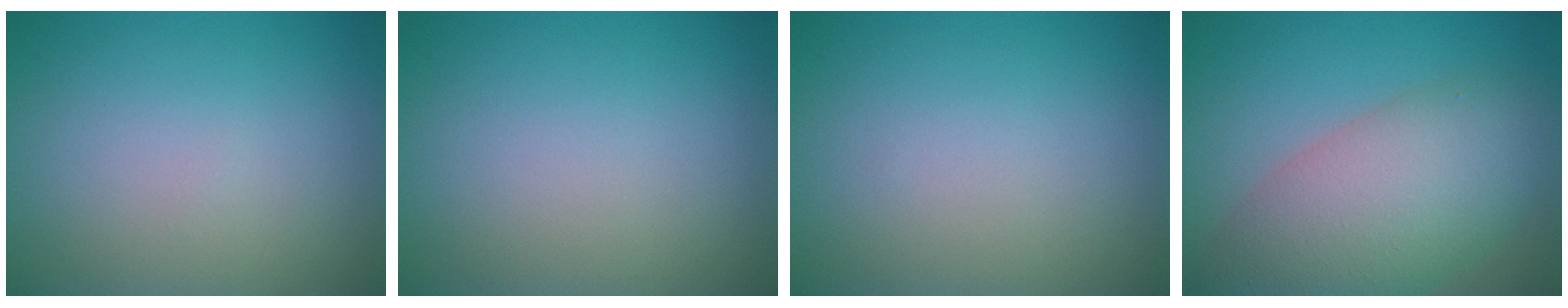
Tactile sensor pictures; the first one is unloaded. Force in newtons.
{"total": 0.0}
{"total": 0.0}
{"total": 8.9, "press": 8.8, "slide": 0.7}